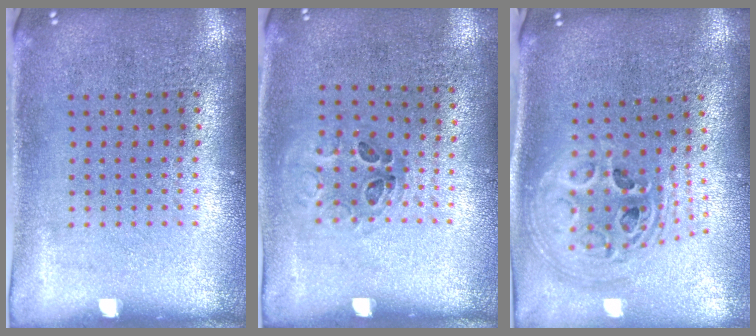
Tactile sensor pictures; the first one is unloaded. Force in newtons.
{"total": 1.0, "press": 0.7, "slide": 0.6}
{"total": 2.5, "press": 1.9, "slide": 1.6}